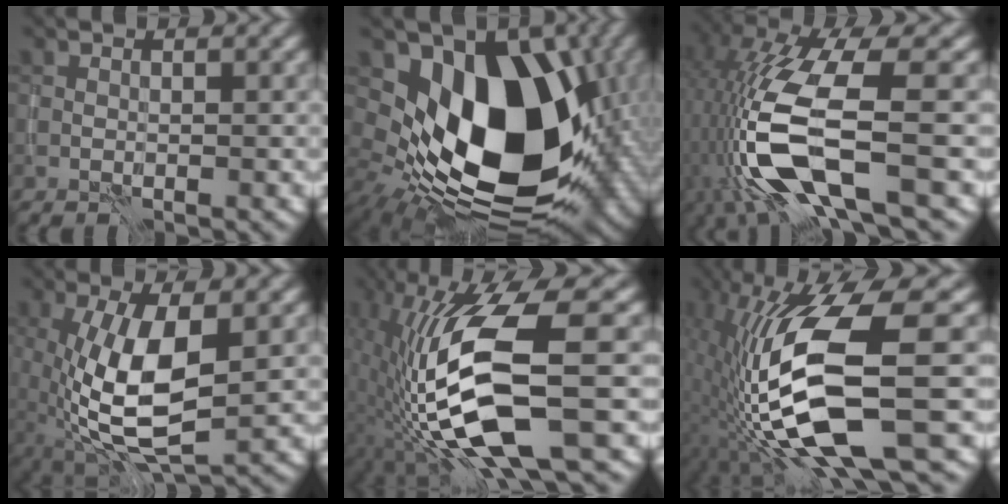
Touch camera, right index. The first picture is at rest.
{"total": 16.2, "force": [0.0, 9.7, 13.0], "torque": [-0.178, -0.012, -0.011]}
{"total": 12.0, "force": [-4.1, 3.7, 10.6], "torque": [-0.231, -0.007, -0.076]}
{"total": 9.5, "force": [-0.9, 3.9, 8.6], "torque": [-0.182, -0.009, -0.018]}
{"total": 12.3, "force": [-3.4, 2.7, 11.5], "torque": [-0.232, -0.001, -0.059]}
{"total": 13.5, "force": [-2.8, 3.1, 12.8], "torque": [-0.261, -0.004, -0.044]}